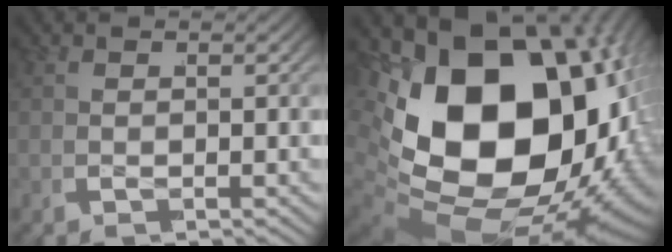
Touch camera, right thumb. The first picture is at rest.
{"total": 30.2, "force": [-2.3, 20.1, 22.5], "torque": [-0.406, -0.071, -0.008]}